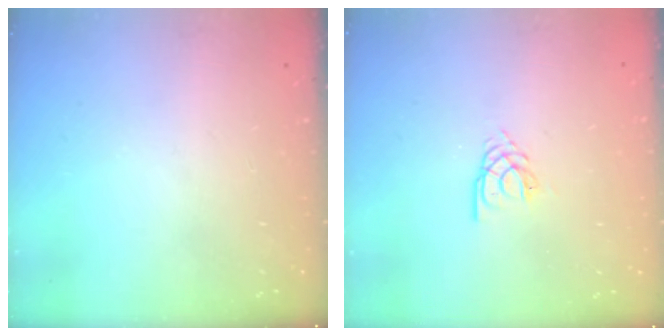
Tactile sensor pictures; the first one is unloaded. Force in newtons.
{"total": 2.6, "press": 2.6, "slide": 0.3}